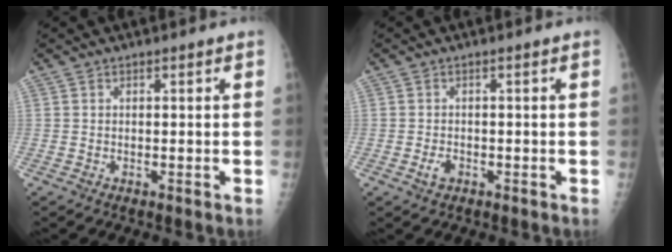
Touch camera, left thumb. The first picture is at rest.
{"total": 1.7, "force": [-0.9, 1.1, 0.9], "torque": [-0.012, 0.008, -0.016]}